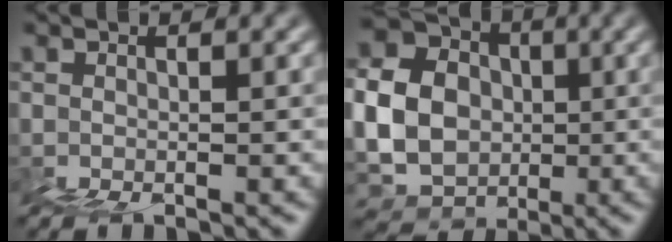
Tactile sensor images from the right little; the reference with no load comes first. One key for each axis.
{"total": 6.5, "fx": 0.8, "fy": 5.7, "fz": 2.9, "tx": -0.059, "ty": 0.013, "tz": 0.015}